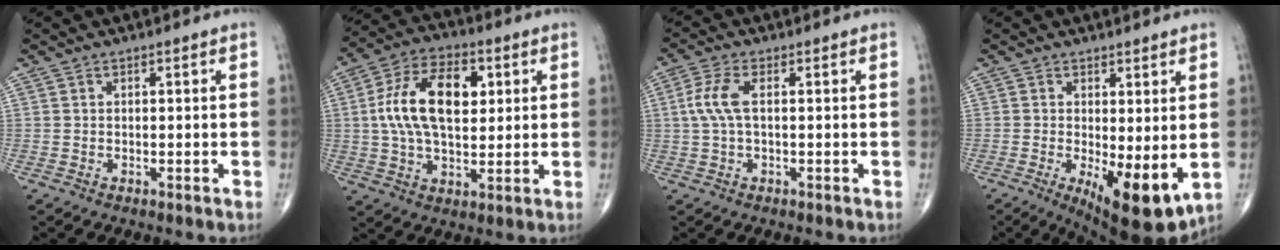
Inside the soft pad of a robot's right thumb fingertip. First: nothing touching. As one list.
[{"total": 15.8, "force": [2.9, 8.8, 12.8], "torque": [-0.220, 0.011, 0.048]}, {"total": 5.1, "force": [0.6, 1.9, 4.7], "torque": [-0.126, 0.011, 0.006]}, {"total": 10.5, "force": [-1.6, 3.6, 9.7], "torque": [-0.142, -0.029, -0.014]}]